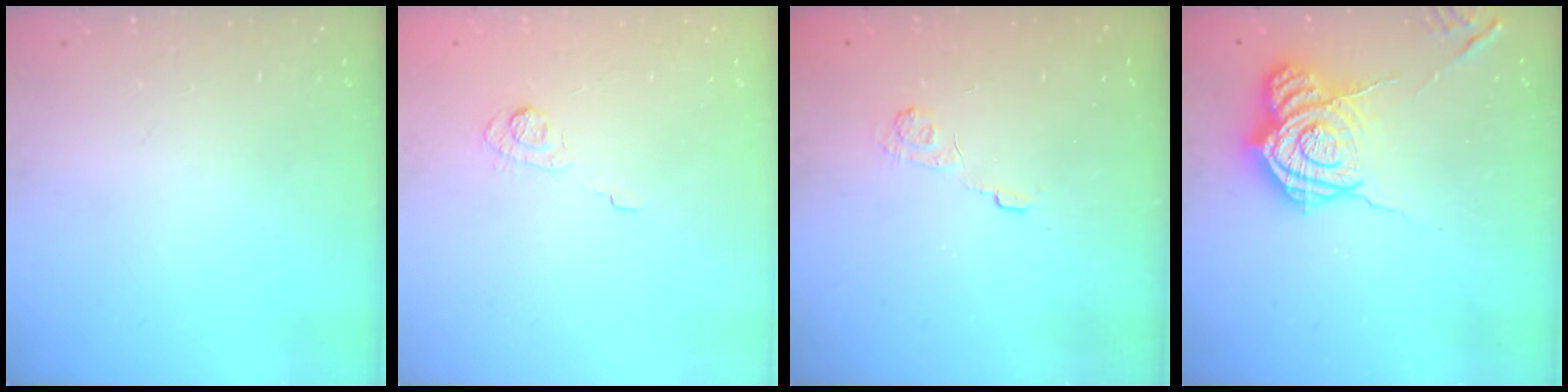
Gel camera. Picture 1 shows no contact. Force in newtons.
{"total": 6.7, "press": 6.6, "slide": 1.4}
{"total": 3.6, "press": 3.2, "slide": 1.5}
{"total": 14.1, "press": 14.1, "slide": 1.1}